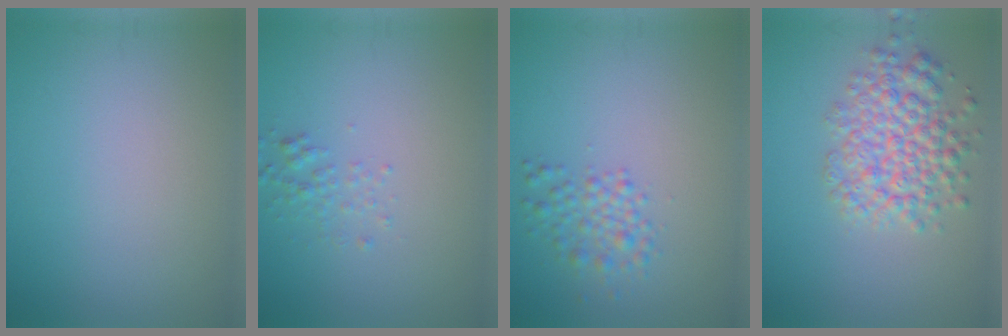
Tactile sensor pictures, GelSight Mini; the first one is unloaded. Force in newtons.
{"total": 1.3, "press": 1.3, "slide": 0.0}
{"total": 2.3, "press": 2.3, "slide": 0.1}
{"total": 5.3, "press": 5.3, "slide": 0.2}